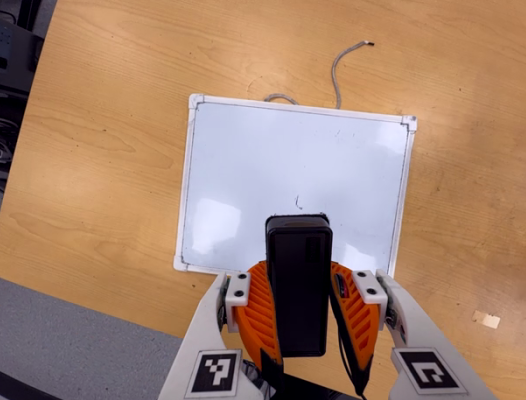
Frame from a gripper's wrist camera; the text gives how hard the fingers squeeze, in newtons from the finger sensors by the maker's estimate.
{"total": 6.8, "left": 5.8, "right": 7.9}